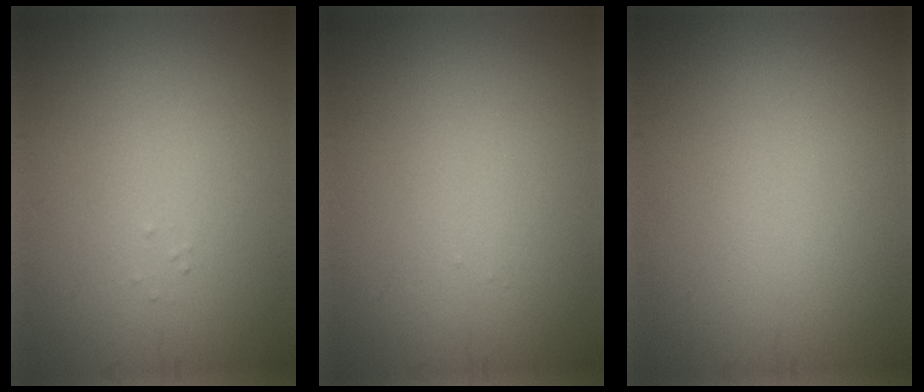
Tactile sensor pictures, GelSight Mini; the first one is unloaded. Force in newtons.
{"total": 0.0}
{"total": 0.0}